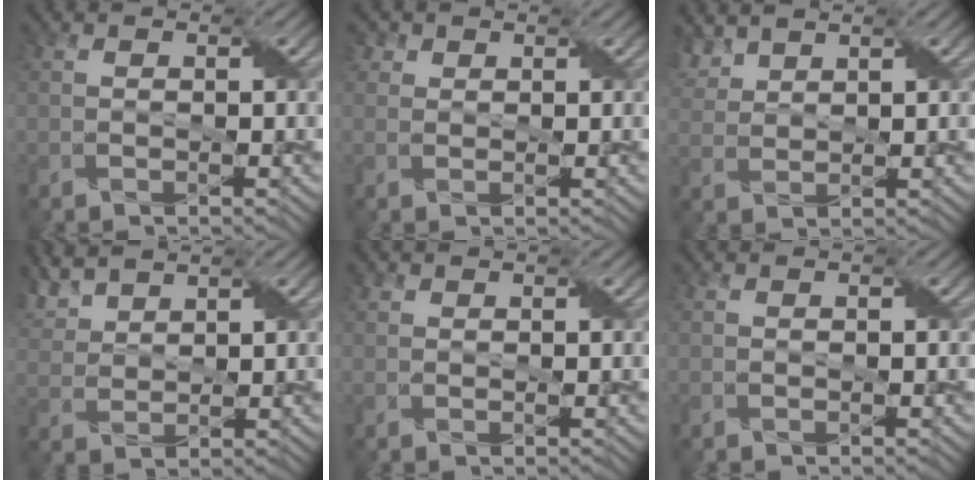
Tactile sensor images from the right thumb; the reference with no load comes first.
{"total": 1.9, "force": [1.2, 1.4, 0.4], "torque": [-0.011, -0.001, 0.021]}
{"total": 3.6, "force": [2.8, 1.5, 1.7], "torque": [-0.053, 0.012, 0.062]}
{"total": 4.7, "force": [3.8, 1.8, 2.2], "torque": [-0.067, 0.016, 0.082]}
{"total": 0.7, "force": [0.5, 0.5, 0.0], "torque": [-0.002, 0.002, 0.010]}
{"total": 0.0}